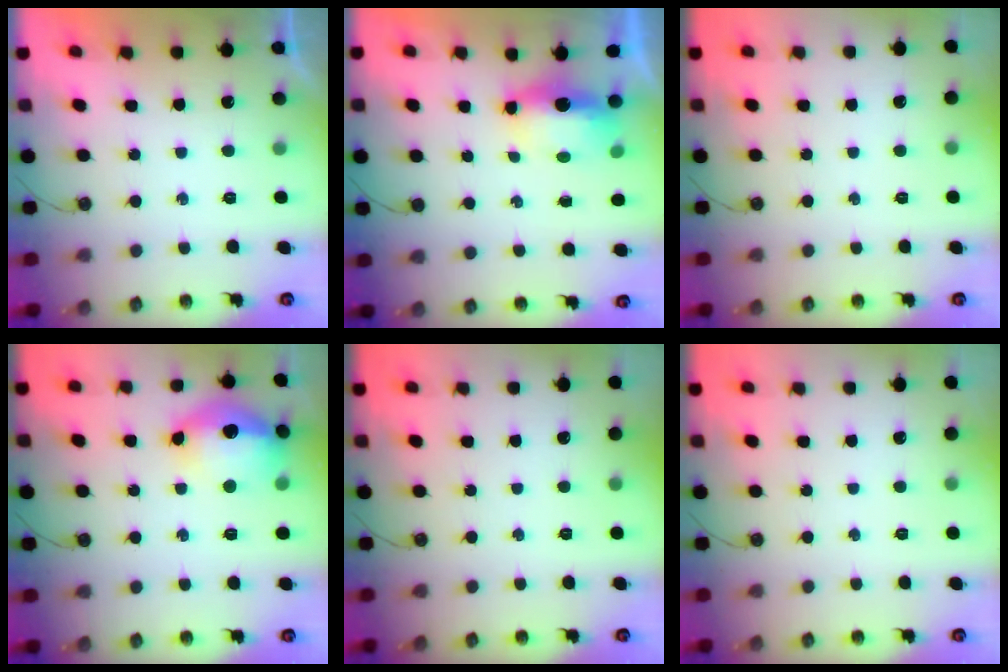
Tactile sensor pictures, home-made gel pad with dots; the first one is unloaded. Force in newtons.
{"total": 13.9, "press": 8.4, "slide": 11.0}
{"total": 0.0}
{"total": 16.5, "press": 16.4, "slide": 1.5}
{"total": 0.0}
{"total": 0.0}